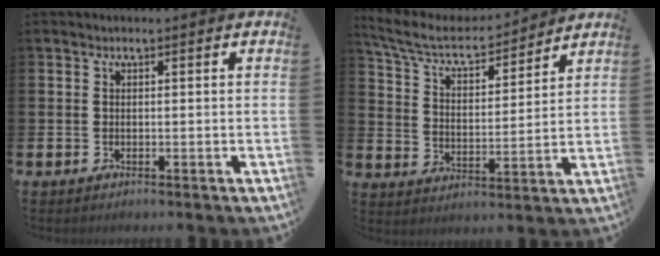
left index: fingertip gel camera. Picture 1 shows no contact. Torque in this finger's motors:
{"motor_torque": [1.00, -1.14, 0.44, 0.10]}